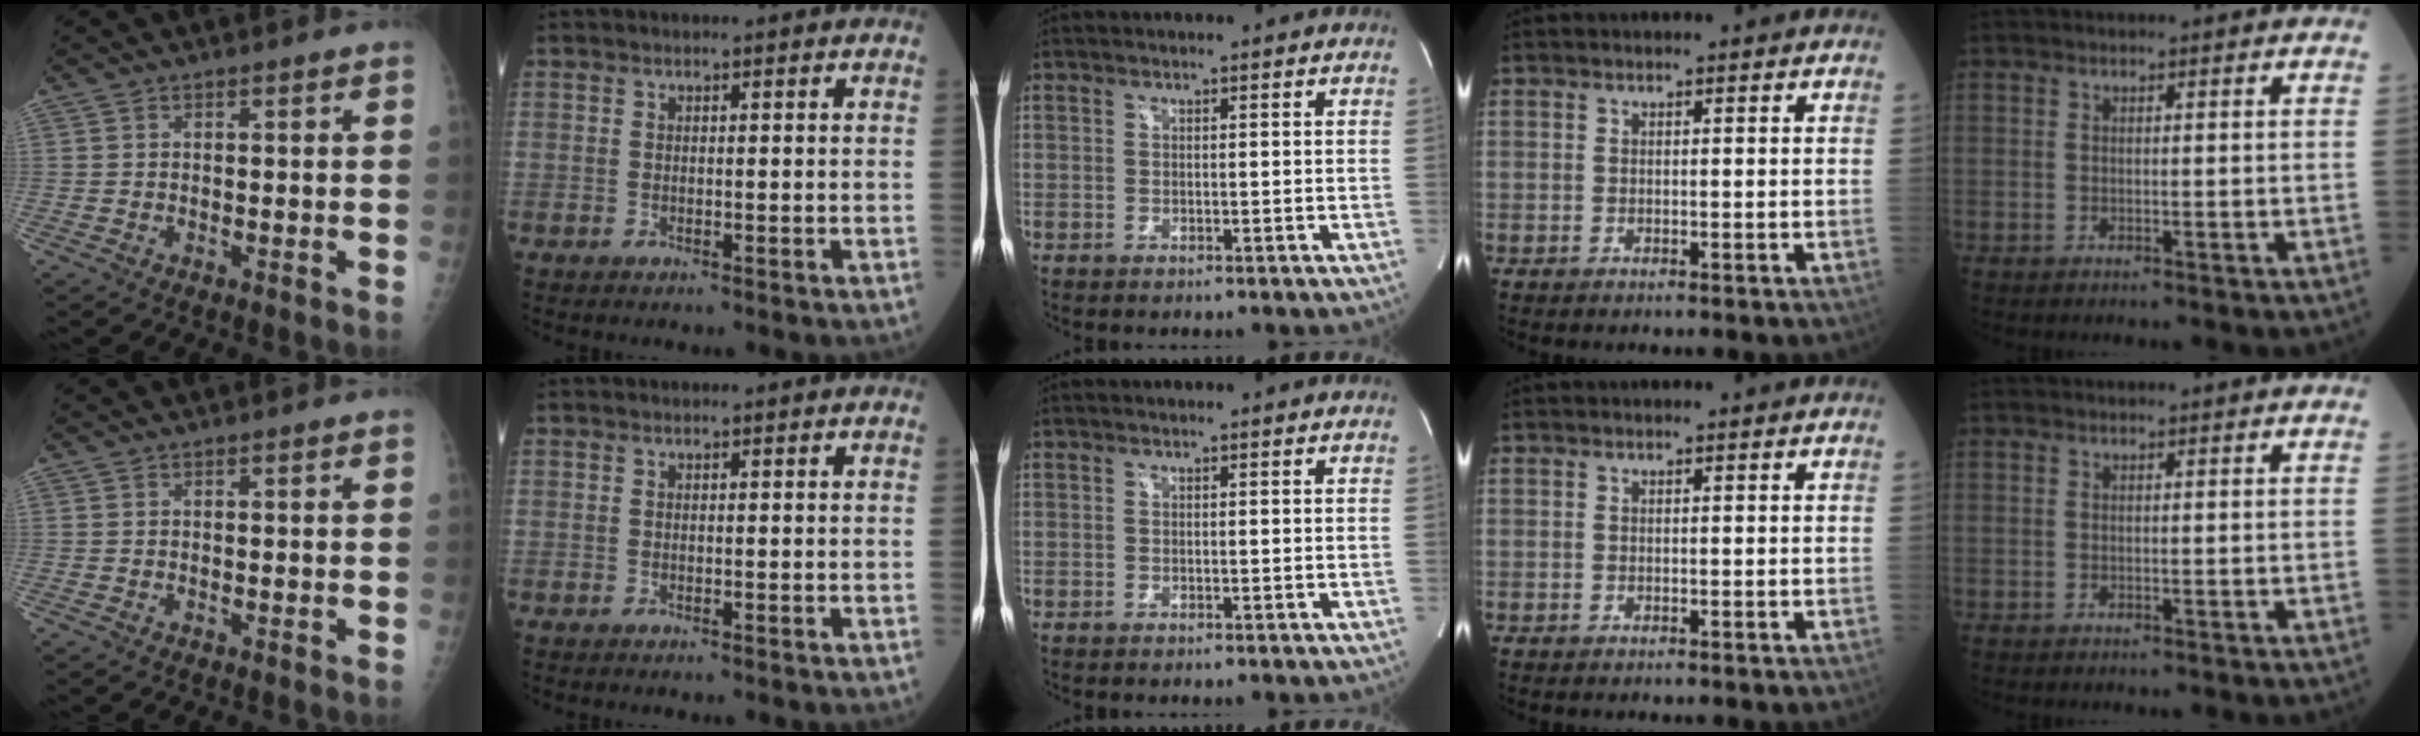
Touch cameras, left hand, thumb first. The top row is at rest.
{}